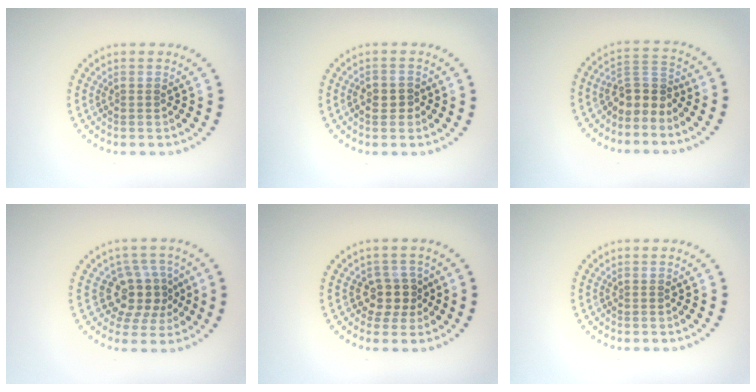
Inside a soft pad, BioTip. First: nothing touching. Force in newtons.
{"total": 1.4, "press": 1.4, "slide": 0.4}
{"total": 3.1, "press": 2.4, "slide": 2.0}
{"total": 4.0, "press": 3.3, "slide": 2.3}
{"total": 2.6, "press": 2.2, "slide": 1.4}
{"total": 0.0}